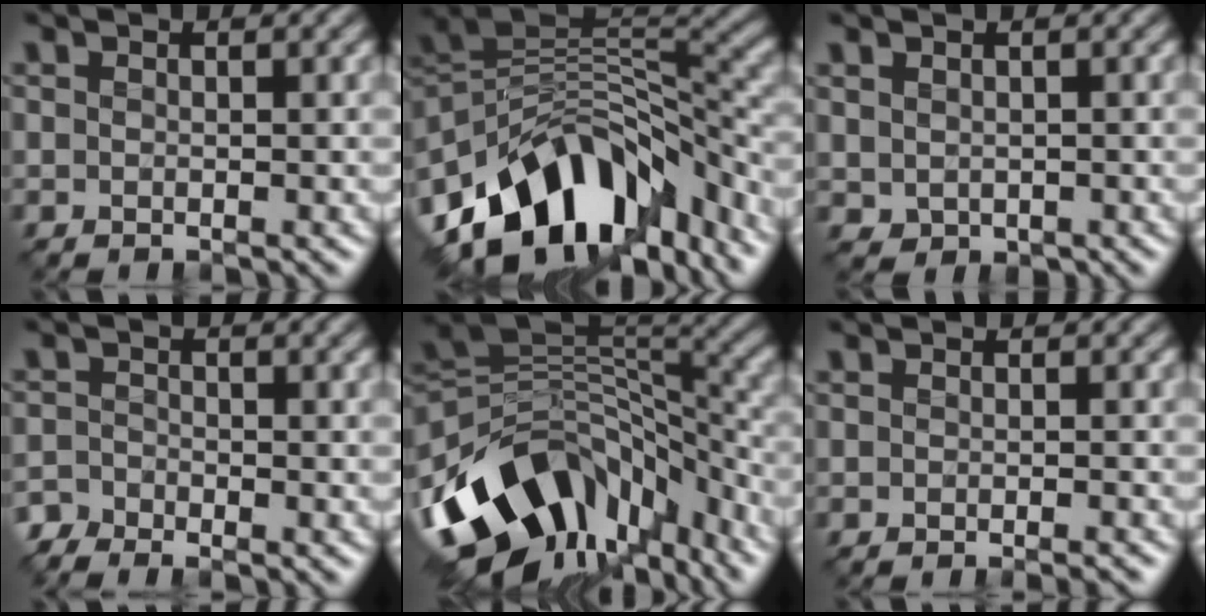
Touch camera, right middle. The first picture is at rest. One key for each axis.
{"total": 13.6, "fx": -7.6, "fy": 7.8, "fz": 8.2, "tx": -0.152, "ty": 0.012, "tz": -0.130}
{"total": 0.9, "fx": 0.4, "fy": 0.8, "fz": 0.3, "tx": -0.013, "ty": -0.004, "tz": 0.012}
{"total": 2.1, "fx": -2.0, "fy": 0.5, "fz": 0.0, "tx": -0.005, "ty": 0.001, "tz": -0.051}
{"total": 14.2, "fx": -6.9, "fy": 9.3, "fz": 8.3, "tx": -0.165, "ty": 0.002, "tz": -0.110}
{"total": 0.9, "fx": -0.7, "fy": -0.2, "fz": 0.5, "tx": -0.009, "ty": -0.004, "tz": -0.010}